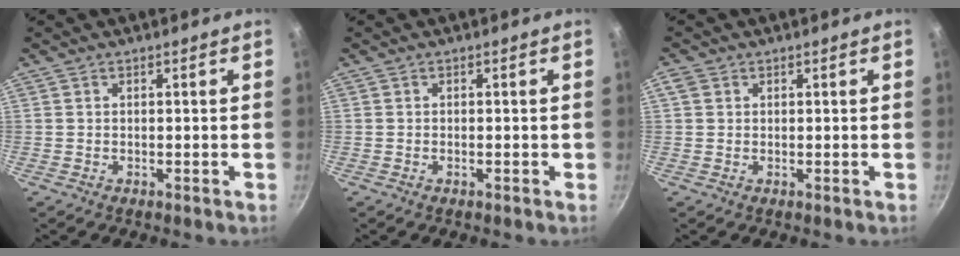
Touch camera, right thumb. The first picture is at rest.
{"total": 0.7, "force": [-0.2, 0.4, 0.5], "torque": [-0.007, 0.003, -0.005]}
{"total": 1.7, "force": [0.6, 1.4, 0.8], "torque": [-0.014, 0.000, 0.009]}